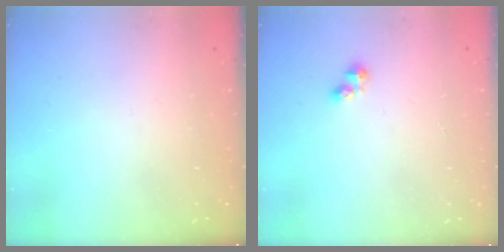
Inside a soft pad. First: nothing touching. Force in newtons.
{"total": 2.4, "press": 2.4, "slide": 0.3}